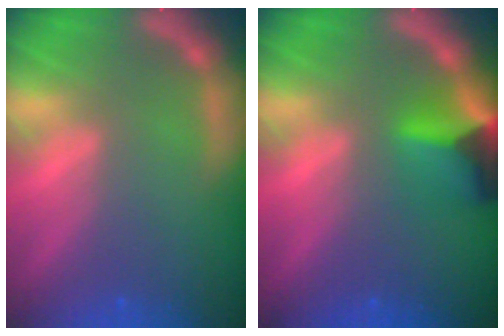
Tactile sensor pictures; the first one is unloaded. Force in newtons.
{"total": 5.4}